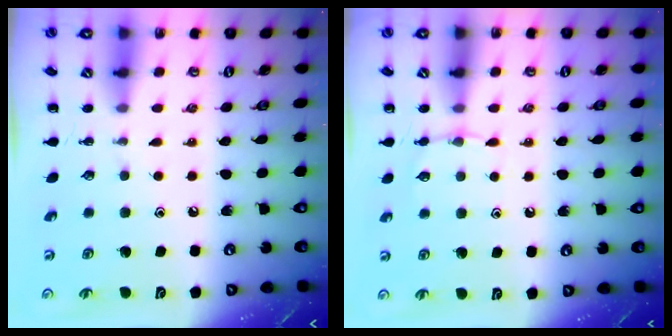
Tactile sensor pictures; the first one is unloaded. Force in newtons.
{"total": 4.6, "press": 4.3, "slide": 1.7}